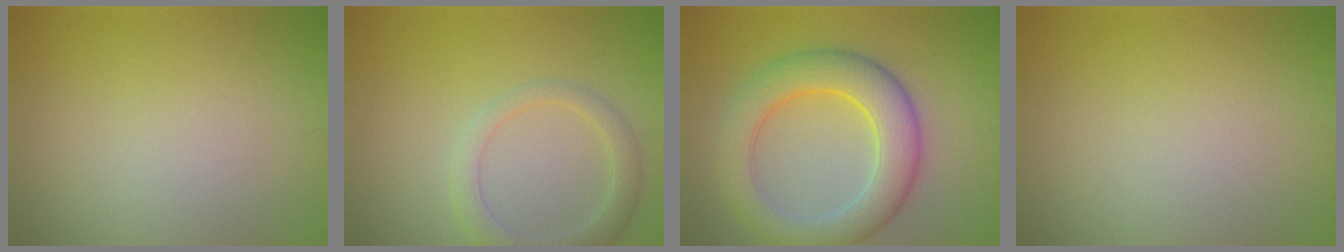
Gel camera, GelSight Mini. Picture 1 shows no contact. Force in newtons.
{"total": 2.6, "press": 2.6, "slide": 0.3}
{"total": 6.8, "press": 6.8, "slide": 0.0}
{"total": 0.0}